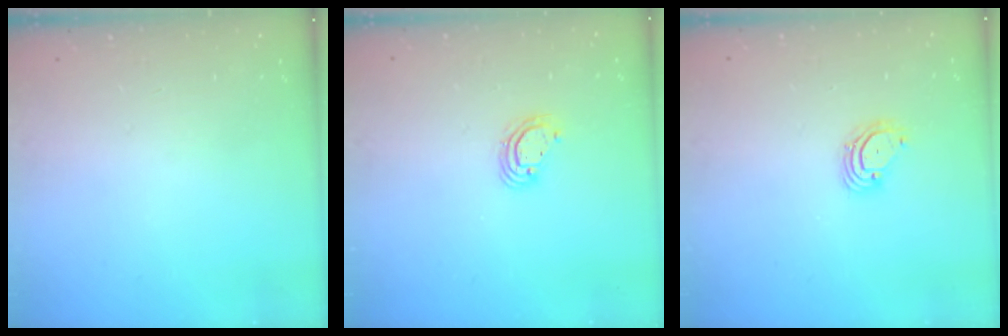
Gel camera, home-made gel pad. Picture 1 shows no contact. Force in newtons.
{"total": 5.2, "press": 5.2, "slide": 0.3}
{"total": 3.2, "press": 3.2, "slide": 0.3}